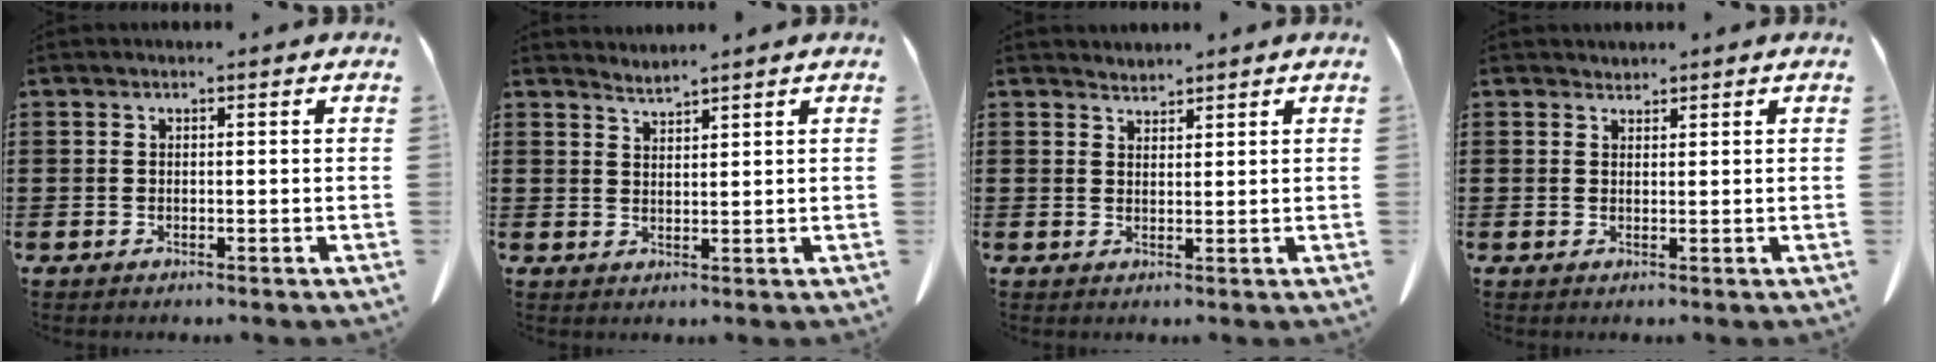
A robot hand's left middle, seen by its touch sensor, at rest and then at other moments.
{"total": 1.9, "force": [1.9, -0.3, -0.2], "torque": [0.000, -0.005, 0.037]}
{"total": 1.9, "force": [1.9, 0.3, -0.3], "torque": [0.000, -0.004, 0.038]}
{"total": 1.3, "force": [1.2, 0.5, -0.1], "torque": [-0.001, 0.001, 0.024]}